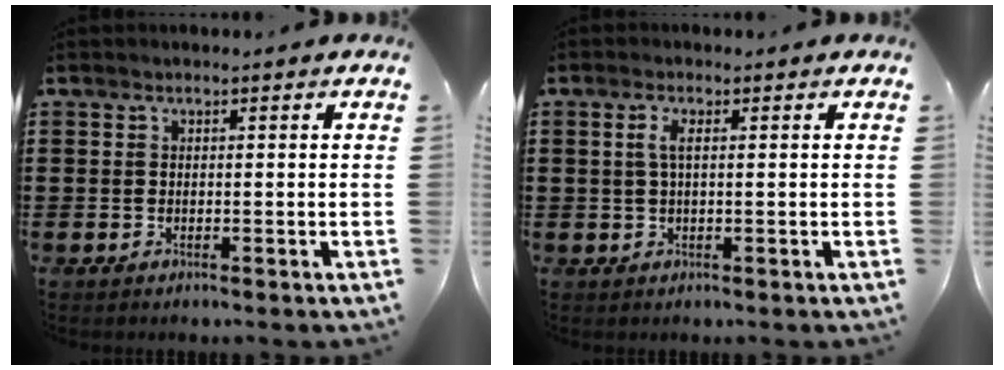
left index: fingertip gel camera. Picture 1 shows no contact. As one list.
[{"total": 2.2, "force": [0.4, 0.6, 2.1], "torque": [-0.049, 0.001, 0.002]}]